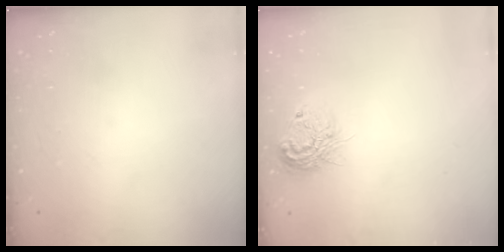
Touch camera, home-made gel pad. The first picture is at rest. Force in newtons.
{"total": 12.2, "press": 12.1, "slide": 0.9}